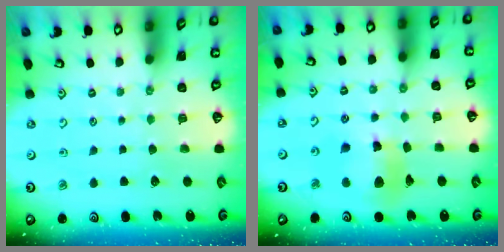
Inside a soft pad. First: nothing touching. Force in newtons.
{"total": 12.1, "press": 12.0, "slide": 1.5}